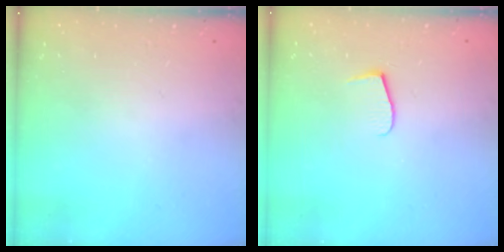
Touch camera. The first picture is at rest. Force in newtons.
{"total": 6.2, "press": 6.2, "slide": 0.4}